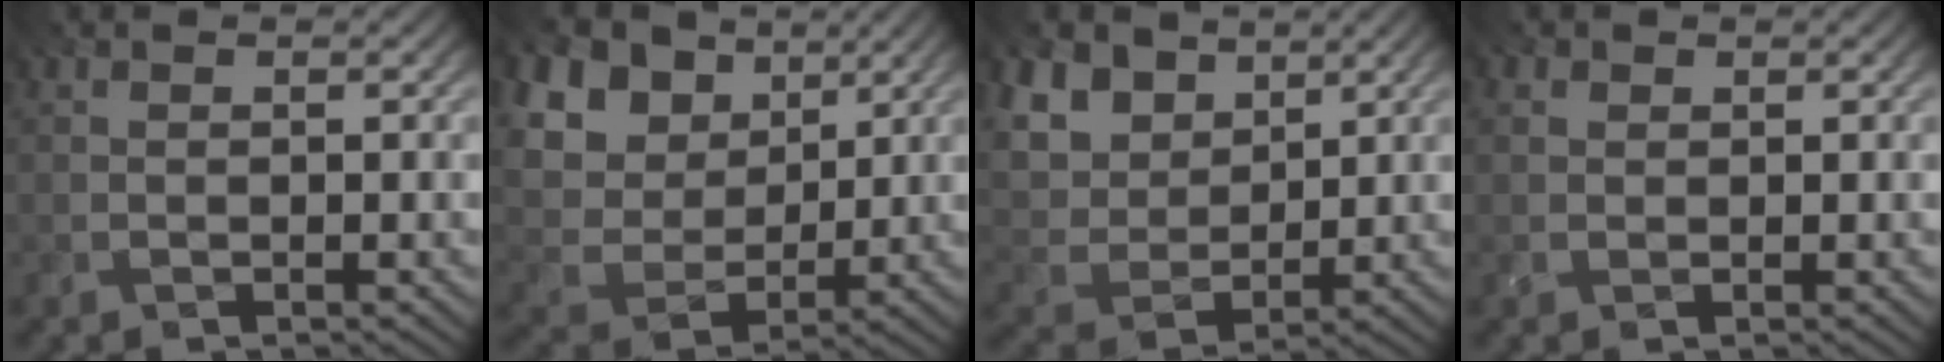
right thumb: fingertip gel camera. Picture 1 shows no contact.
{"total": 12.7, "force": [5.0, 10.0, 6.1], "torque": [-0.210, 0.044, 0.104]}
{"total": 9.4, "force": [4.3, 7.1, 4.6], "torque": [-0.170, 0.029, 0.082]}
{"total": 1.3, "force": [0.5, 1.1, 0.5], "torque": [-0.012, -0.002, 0.015]}